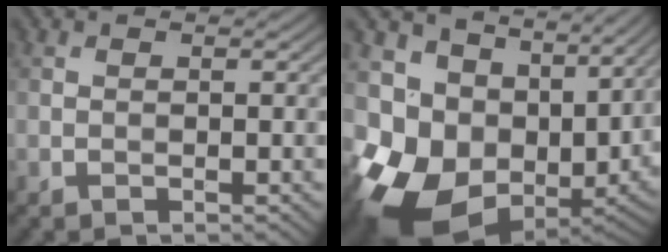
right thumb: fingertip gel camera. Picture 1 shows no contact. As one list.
[{"total": 14.8, "force": [0.4, 11.7, 9.0], "torque": [-0.211, -0.047, 0.044]}]